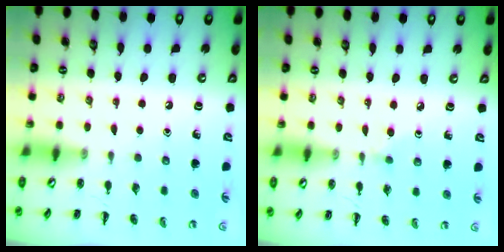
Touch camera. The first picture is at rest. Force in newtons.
{"total": 2.0, "press": 1.8, "slide": 0.8}